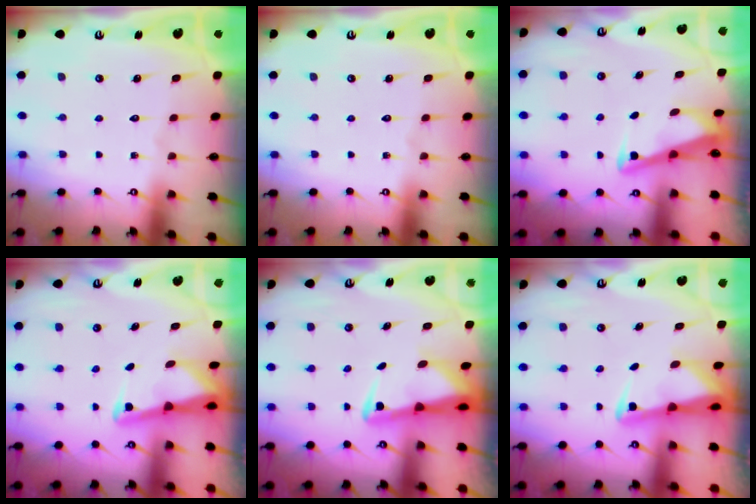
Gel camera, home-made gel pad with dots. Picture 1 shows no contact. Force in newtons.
{"total": 0.0}
{"total": 3.5, "press": 3.4, "slide": 0.3}
{"total": 2.9, "press": 2.9, "slide": 0.3}
{"total": 3.2, "press": 3.1, "slide": 0.7}
{"total": 2.3, "press": 2.2, "slide": 0.4}